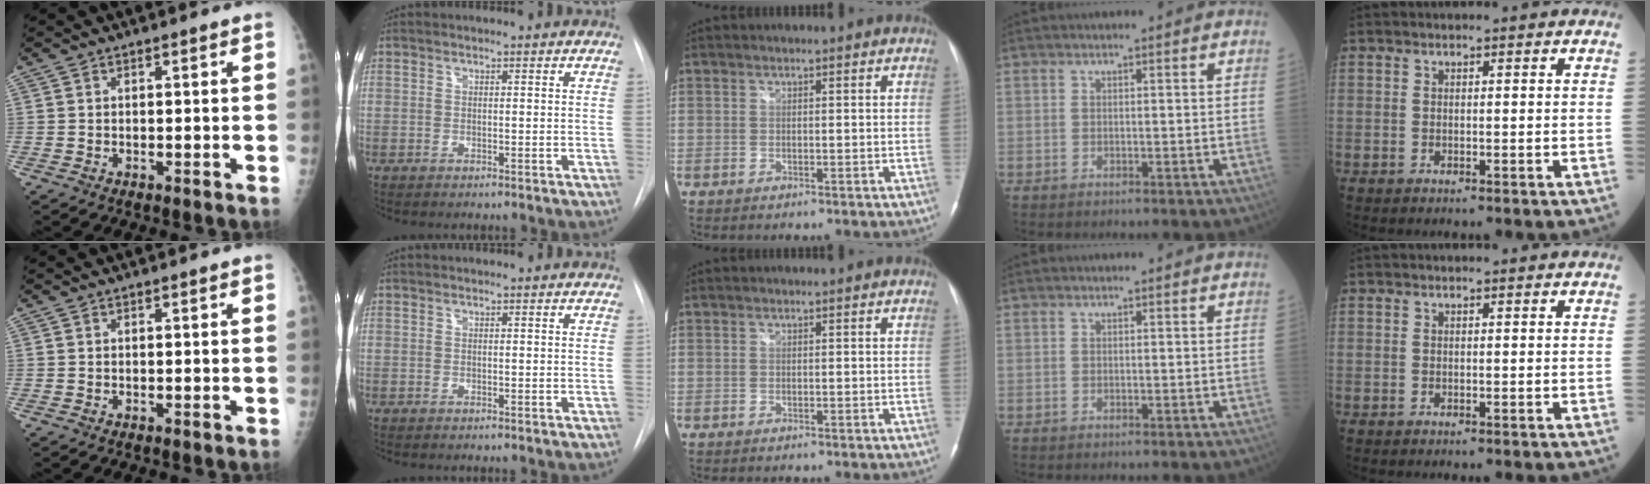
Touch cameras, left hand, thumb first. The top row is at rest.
{}